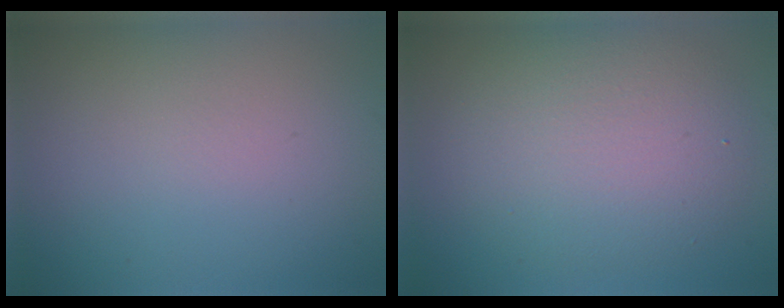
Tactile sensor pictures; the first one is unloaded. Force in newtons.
{"total": 6.0, "press": 6.0, "slide": 0.5}